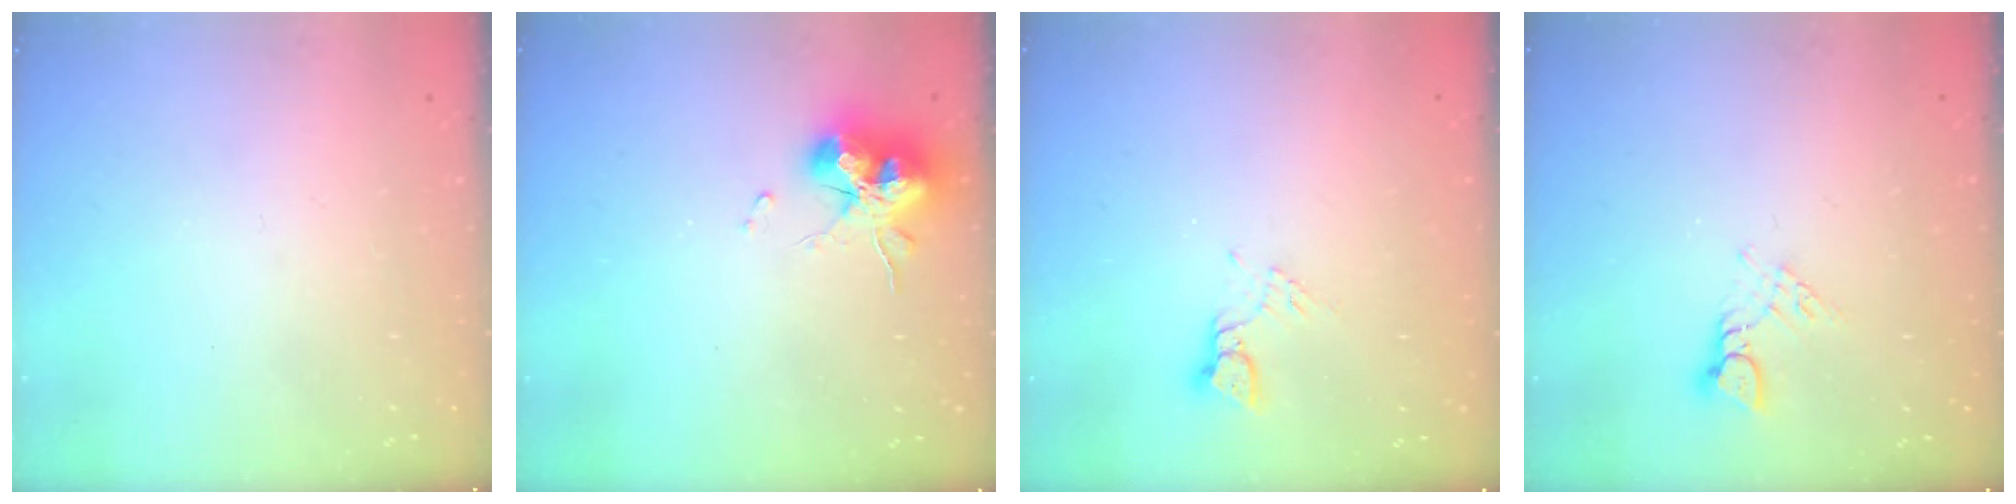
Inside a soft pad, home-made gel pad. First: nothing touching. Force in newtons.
{"total": 15.1, "press": 15.0, "slide": 1.0}
{"total": 2.7, "press": 2.7, "slide": 0.2}
{"total": 4.0, "press": 4.0, "slide": 0.4}